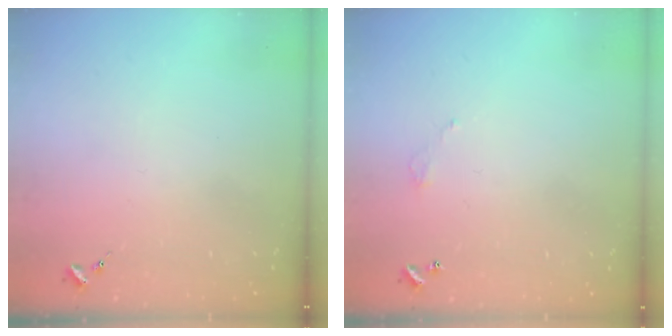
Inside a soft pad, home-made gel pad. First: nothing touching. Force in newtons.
{"total": 3.0, "press": 3.0, "slide": 0.2}